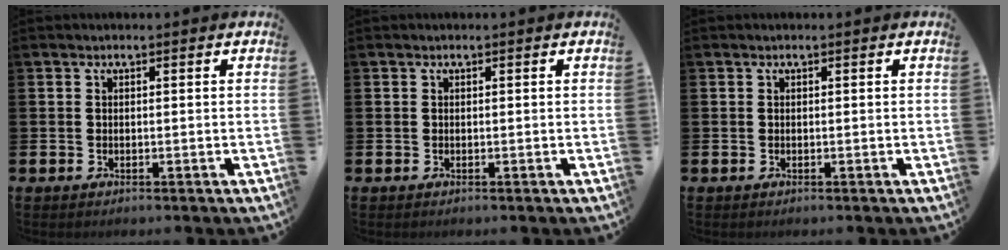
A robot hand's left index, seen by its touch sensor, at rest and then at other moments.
{"total": 0.0}
{"total": 0.0}